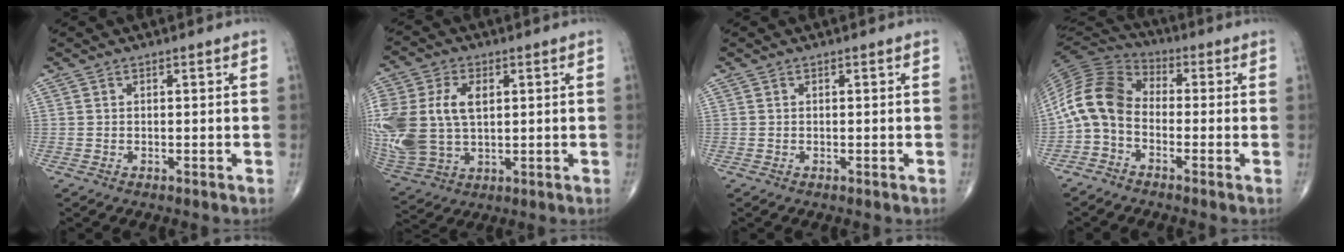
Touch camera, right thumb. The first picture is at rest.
{"total": 19.9, "force": [2.6, 13.1, 14.8], "torque": [-0.366, 0.006, 0.062]}
{"total": 0.0}
{"total": 11.0, "force": [-2.2, 7.5, 7.7], "torque": [-0.148, 0.047, -0.064]}